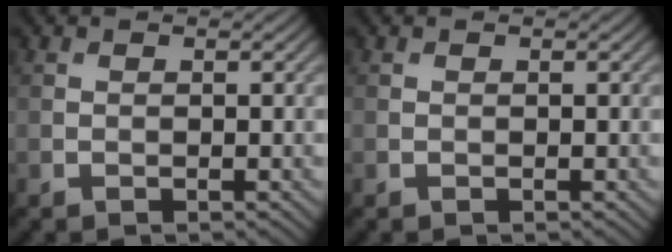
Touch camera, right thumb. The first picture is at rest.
{"total": 0.0}